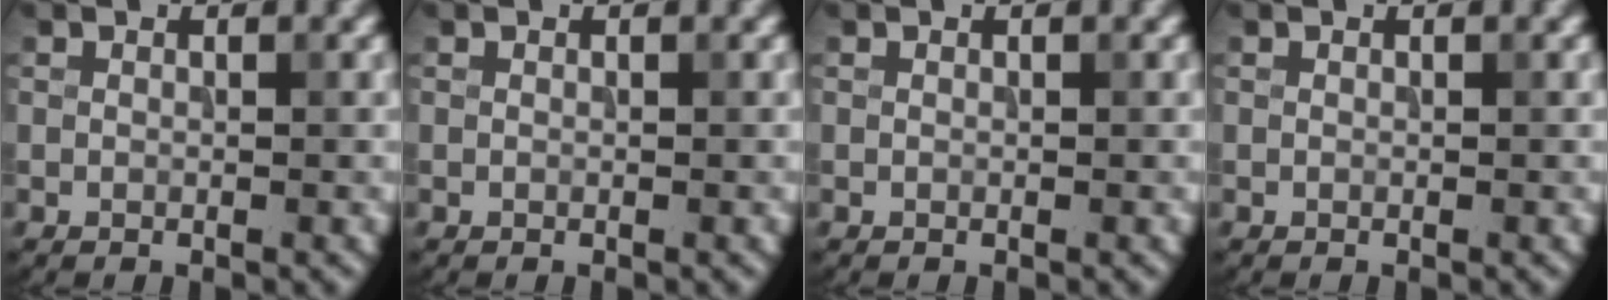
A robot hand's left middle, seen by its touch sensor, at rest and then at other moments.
{"total": 0.0}
{"total": 0.0}
{"total": 0.0}